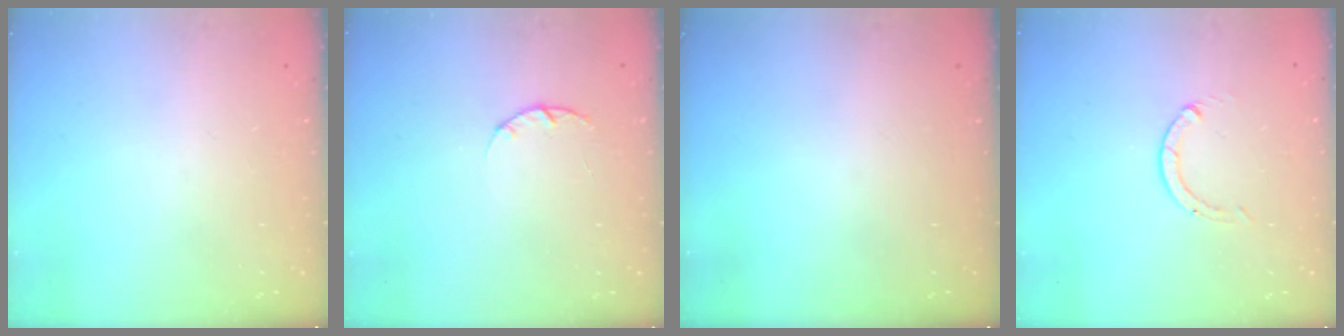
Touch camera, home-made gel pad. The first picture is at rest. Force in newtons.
{"total": 2.0, "press": 1.9, "slide": 0.4}
{"total": 0.0}
{"total": 0.0}